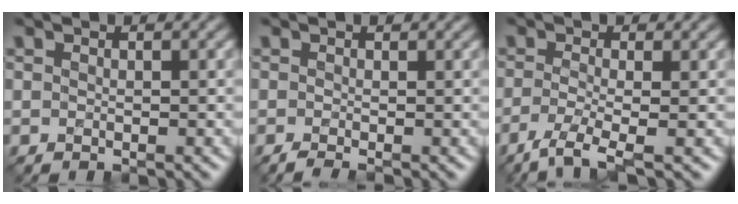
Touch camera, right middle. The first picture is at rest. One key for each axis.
{"total": 1.0, "fx": -0.5, "fy": 0.2, "fz": 0.9, "tx": -0.014, "ty": 0.003, "tz": -0.015}
{"total": 3.2, "fx": -1.6, "fy": 0.8, "fz": 2.7, "tx": -0.054, "ty": -0.004, "tz": -0.044}